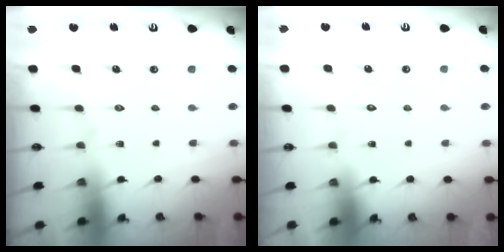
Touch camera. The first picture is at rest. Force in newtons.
{"total": 1.5, "press": 1.5, "slide": 0.0}